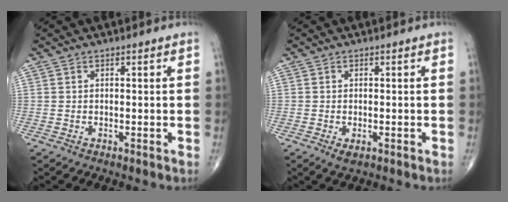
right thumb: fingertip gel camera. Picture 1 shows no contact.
{"total": 1.8, "force": [-0.7, 0.9, 1.5], "torque": [-0.026, -0.003, -0.010]}